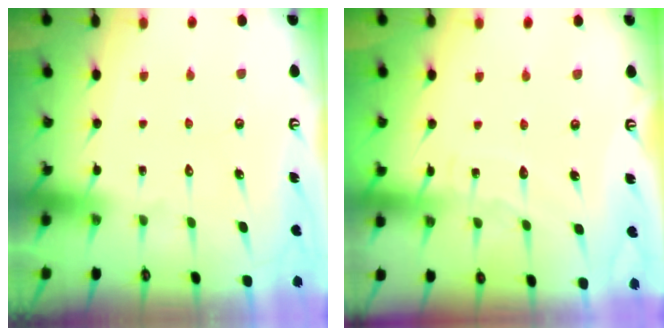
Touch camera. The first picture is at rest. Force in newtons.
{"total": 5.0, "press": 4.9, "slide": 0.4}